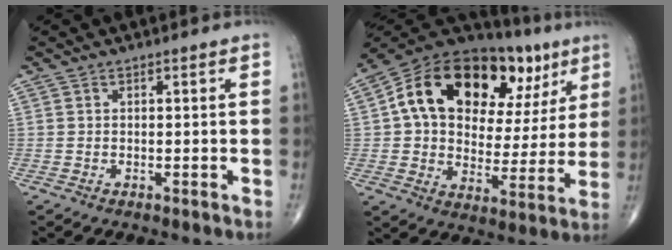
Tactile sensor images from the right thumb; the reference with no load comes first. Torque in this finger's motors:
{"motor_torque": [2.07, 2.93, 1.01, -0.42, 0.39]}